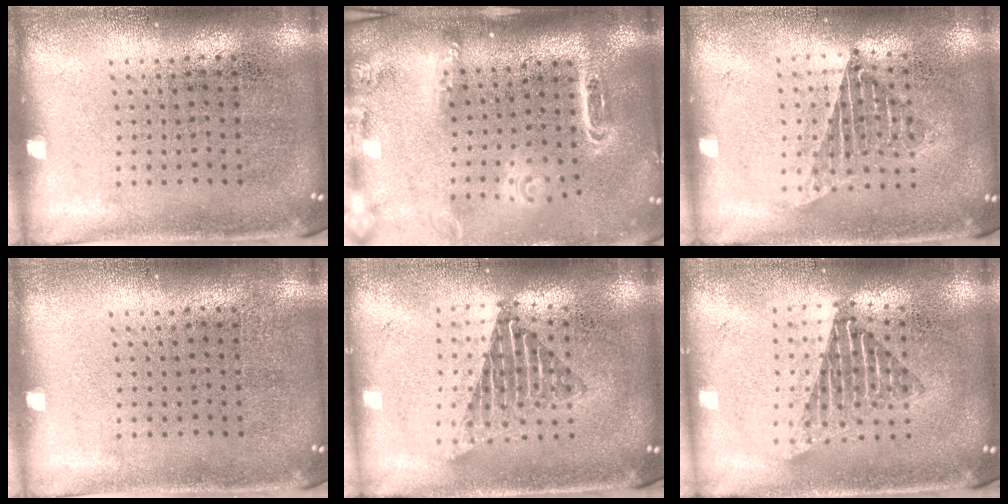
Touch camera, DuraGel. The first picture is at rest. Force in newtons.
{"total": 2.8, "press": 1.9, "slide": 2.0}
{"total": 1.3, "press": 1.2, "slide": 0.6}
{"total": 0.0}
{"total": 1.7, "press": 1.3, "slide": 1.1}
{"total": 1.7, "press": 1.4, "slide": 1.0}